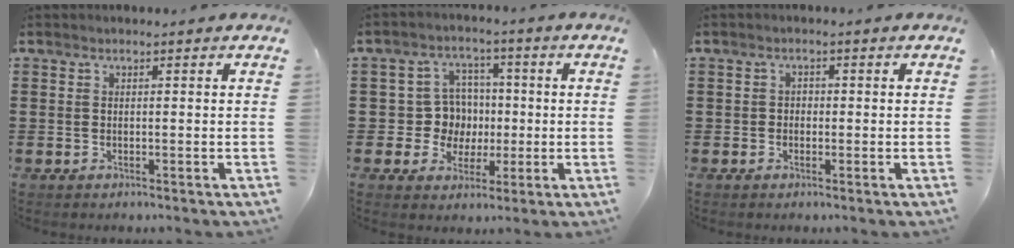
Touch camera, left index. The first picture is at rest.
{"total": 7.2, "force": [0.3, 6.9, 2.1], "torque": [-0.054, 0.012, 0.007]}
{"total": 1.0, "force": [-0.2, 0.9, 0.3], "torque": [-0.010, 0.004, -0.006]}